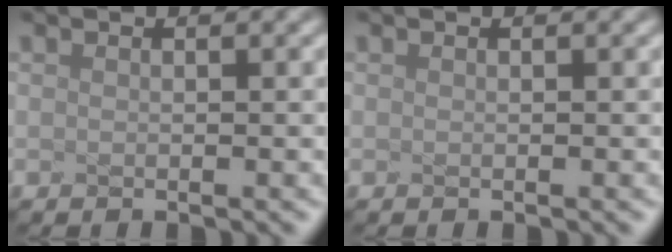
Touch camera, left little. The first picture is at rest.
{"total": 0.0}